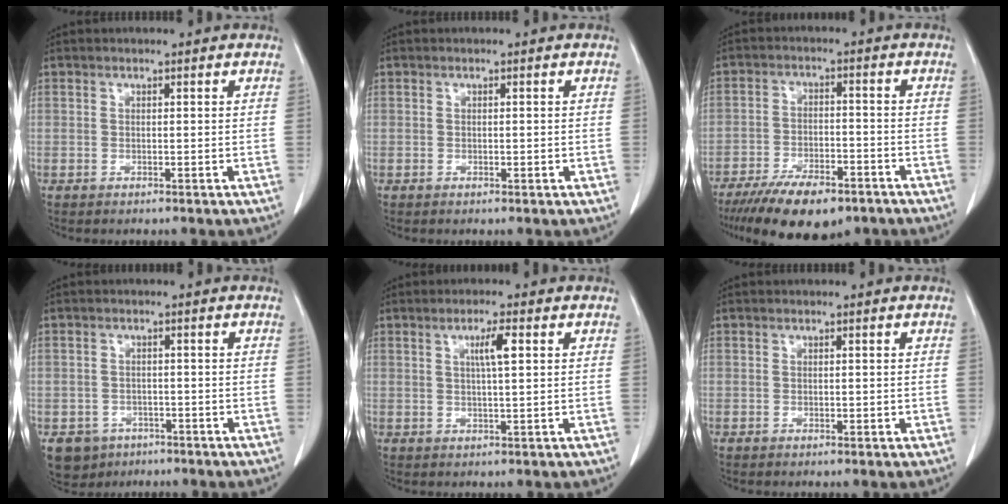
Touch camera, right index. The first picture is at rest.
{"total": 0.8, "force": [-0.2, 0.4, 0.7], "torque": [-0.010, 0.000, -0.001]}
{"total": 12.5, "force": [-9.0, 4.4, 7.5], "torque": [-0.122, -0.011, -0.145]}
{"total": 5.1, "force": [-3.0, 4.1, 0.6], "torque": [-0.010, 0.007, -0.040]}
{"total": 3.5, "force": [1.1, 0.1, 3.3], "torque": [-0.057, 0.001, 0.017]}
{"total": 1.0, "force": [-0.2, 0.5, 0.8], "torque": [-0.010, 0.000, -0.001]}